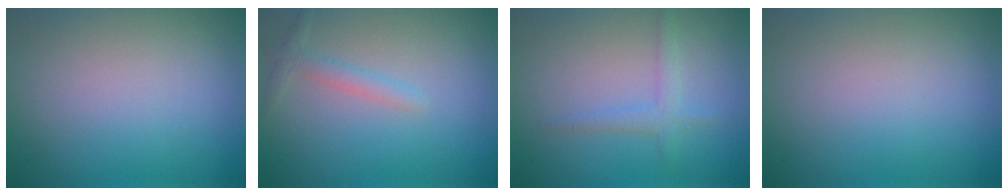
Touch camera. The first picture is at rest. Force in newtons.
{"total": 1.6, "press": 1.6, "slide": 0.1}
{"total": 1.8, "press": 1.8, "slide": 0.2}
{"total": 0.0}